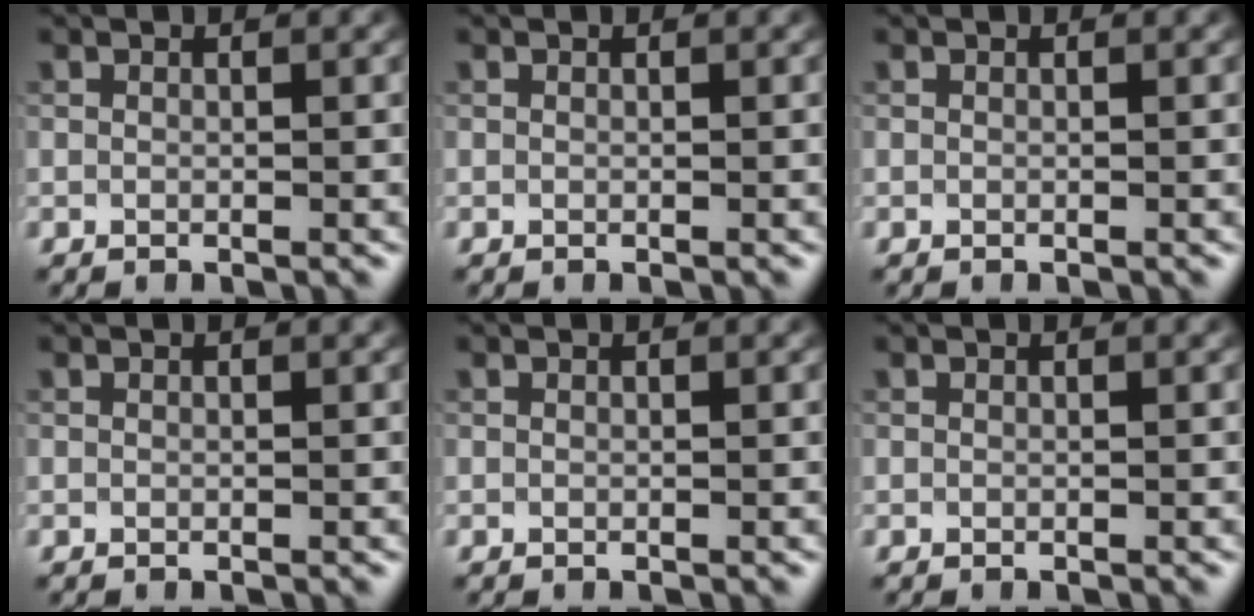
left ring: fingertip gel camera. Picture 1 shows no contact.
{"total": 0.0}
{"total": 0.0}
{"total": 0.0}
{"total": 0.0}
{"total": 0.0}